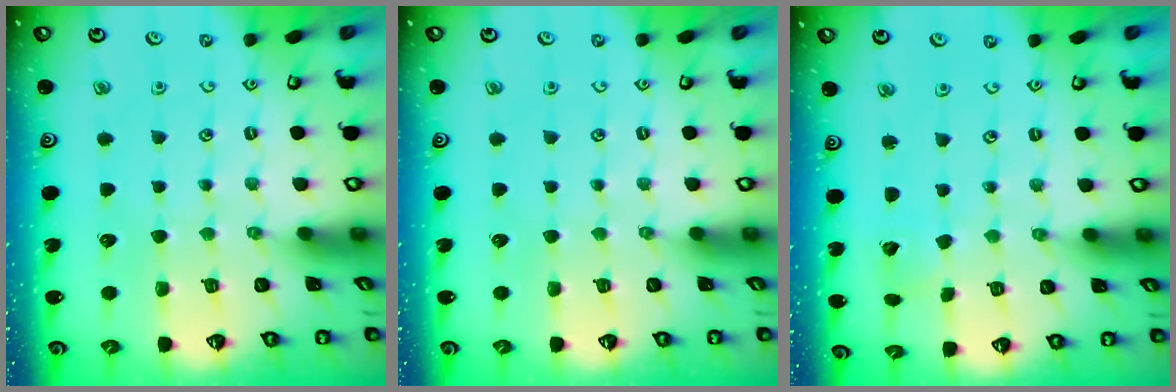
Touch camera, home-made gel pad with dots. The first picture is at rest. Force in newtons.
{"total": 0.0}
{"total": 3.7, "press": 3.7, "slide": 0.3}